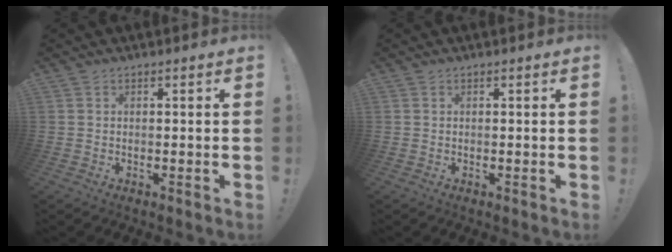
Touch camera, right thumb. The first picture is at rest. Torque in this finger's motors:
{"motor_torque": [0.01, 0.01, 0.04, -0.08, 0.00]}